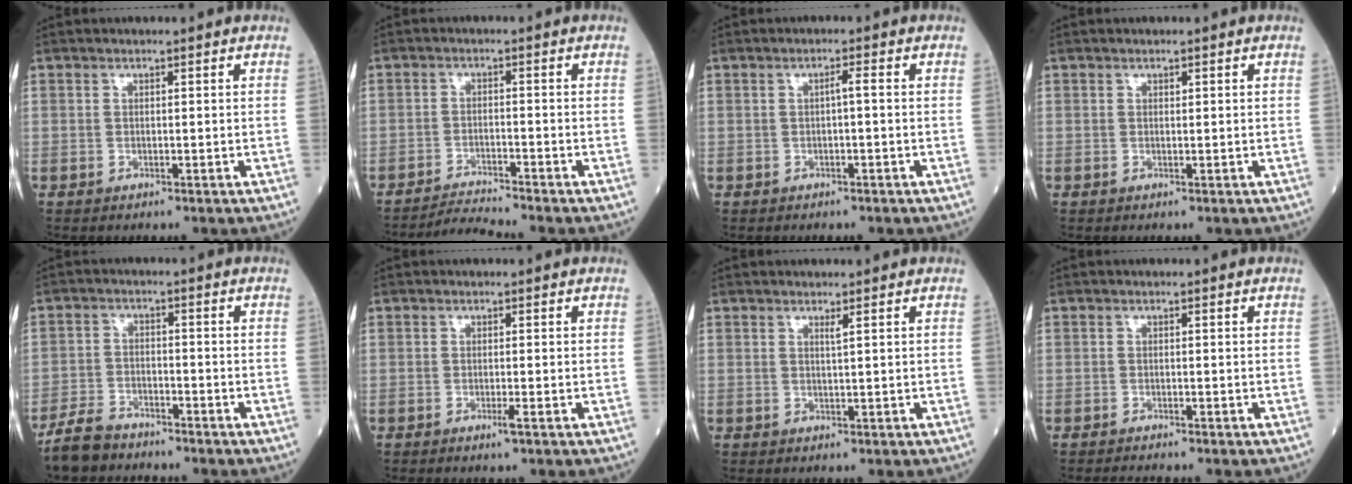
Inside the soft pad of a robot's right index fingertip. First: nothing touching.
{"total": 4.0, "force": [-3.7, -1.7, 0.0], "torque": [-0.010, -0.017, -0.066]}
{"total": 1.3, "force": [-0.2, 0.0, 1.3], "torque": [-0.019, 0.004, -0.003]}
{"total": 0.0}
{"total": 5.9, "force": [-5.3, 2.0, 1.7], "torque": [-0.044, -0.012, -0.102]}
{"total": 1.2, "force": [-0.6, -0.2, 0.9], "torque": [-0.019, -0.002, -0.012]}
{"total": 0.8, "force": [0.5, -0.3, 0.6], "torque": [-0.020, -0.007, 0.010]}
{"total": 1.3, "force": [-1.3, -0.3, 0.3], "torque": [-0.007, -0.003, -0.021]}